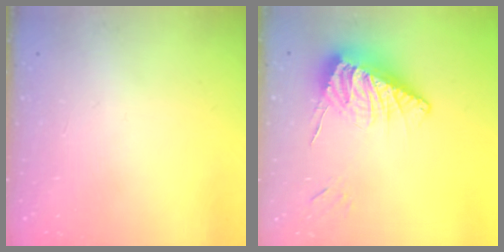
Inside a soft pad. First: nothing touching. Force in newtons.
{"total": 12.6, "press": 12.2, "slide": 2.9}